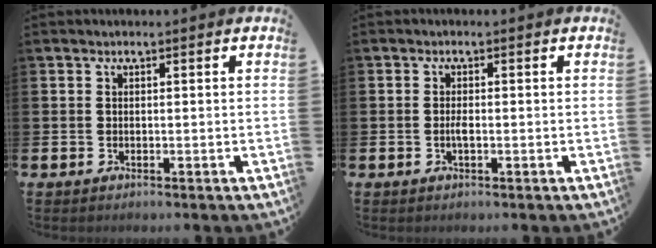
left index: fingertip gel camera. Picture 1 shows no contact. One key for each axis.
{"total": 1.2, "fx": -0.3, "fy": 0.3, "fz": 1.1, "tx": -0.020, "ty": -0.001, "tz": -0.005}